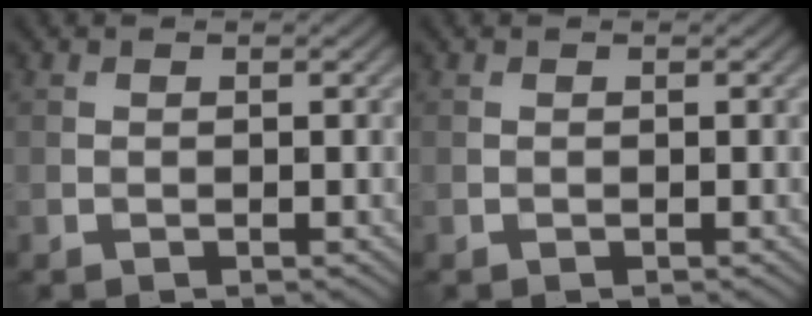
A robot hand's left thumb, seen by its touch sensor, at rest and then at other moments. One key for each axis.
{"total": 0.0}